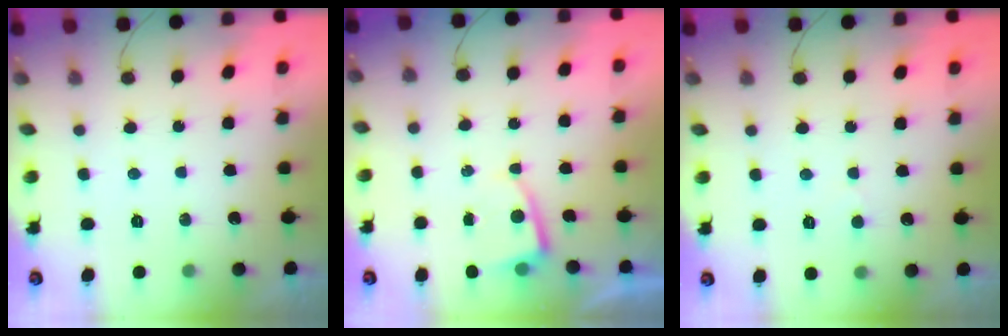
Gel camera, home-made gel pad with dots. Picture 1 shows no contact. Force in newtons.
{"total": 2.7, "press": 2.6, "slide": 0.3}
{"total": 2.9, "press": 2.9, "slide": 0.3}